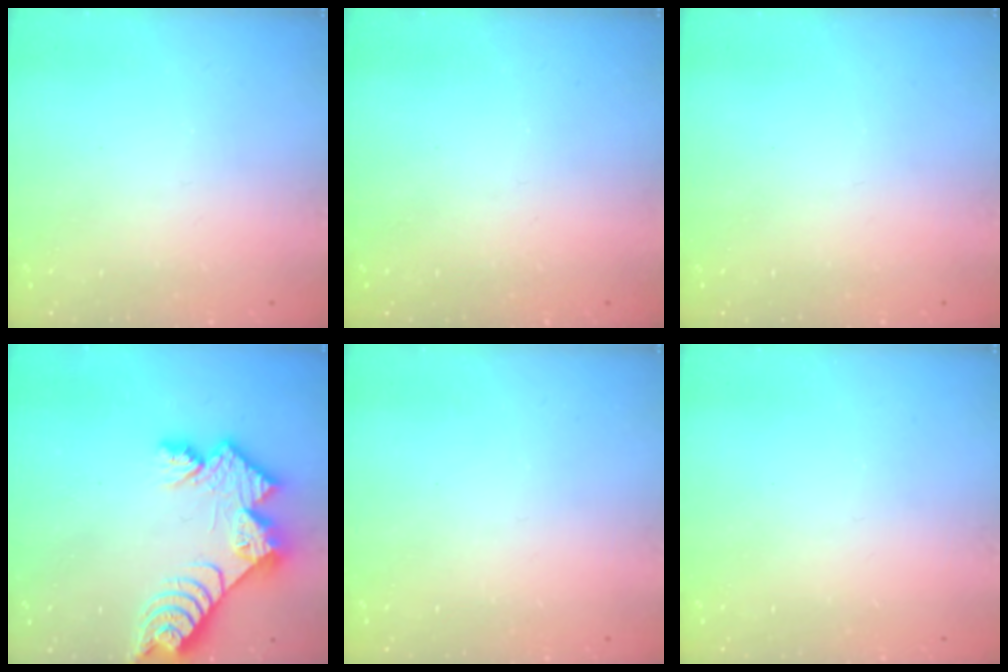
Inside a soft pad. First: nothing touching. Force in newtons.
{"total": 0.0}
{"total": 0.0}
{"total": 12.7, "press": 12.7, "slide": 1.1}
{"total": 0.0}
{"total": 0.0}